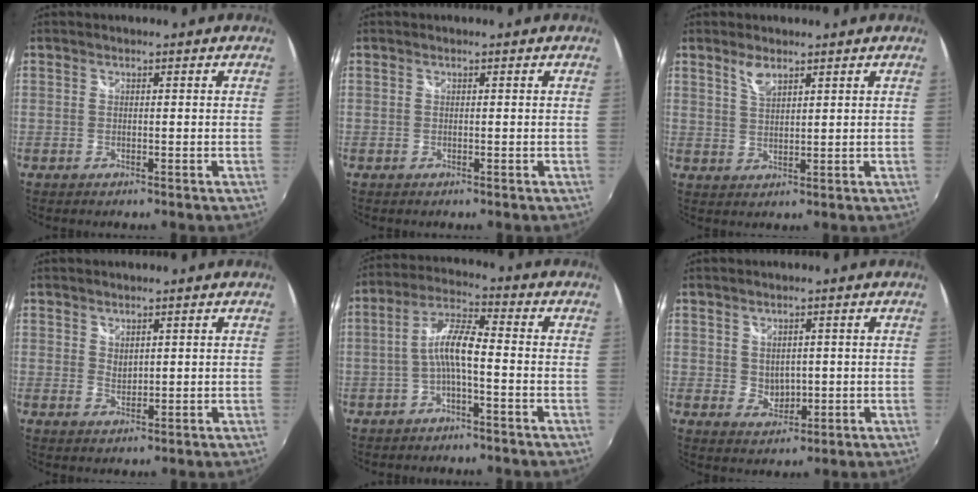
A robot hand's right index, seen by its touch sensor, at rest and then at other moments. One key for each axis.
{"total": 0.0}
{"total": 3.4, "fx": 2.4, "fy": 1.1, "fz": 2.1, "tx": -0.038, "ty": 0.000, "tz": 0.043}
{"total": 1.8, "fx": 1.3, "fy": 1.0, "fz": 0.6, "tx": -0.007, "ty": -0.001, "tz": 0.025}
{"total": 6.6, "fx": -2.0, "fy": 1.2, "fz": 6.1, "tx": -0.133, "ty": 0.016, "tz": -0.037}
{"total": 3.3, "fx": 0.9, "fy": 2.8, "fz": 1.4, "tx": -0.018, "ty": -0.002, "tz": 0.024}